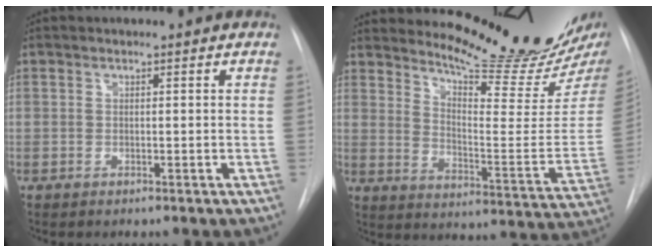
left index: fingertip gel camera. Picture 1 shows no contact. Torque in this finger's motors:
{"motor_torque": [0.92, -1.22, 0.24, 0.01]}